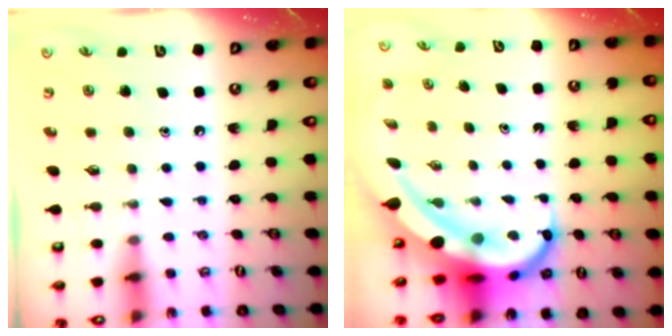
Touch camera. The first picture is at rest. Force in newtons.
{"total": 12.8, "press": 12.7, "slide": 2.2}